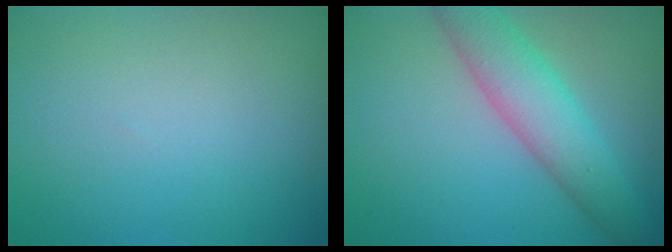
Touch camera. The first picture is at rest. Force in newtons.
{"total": 5.1, "press": 5.1, "slide": 0.2}